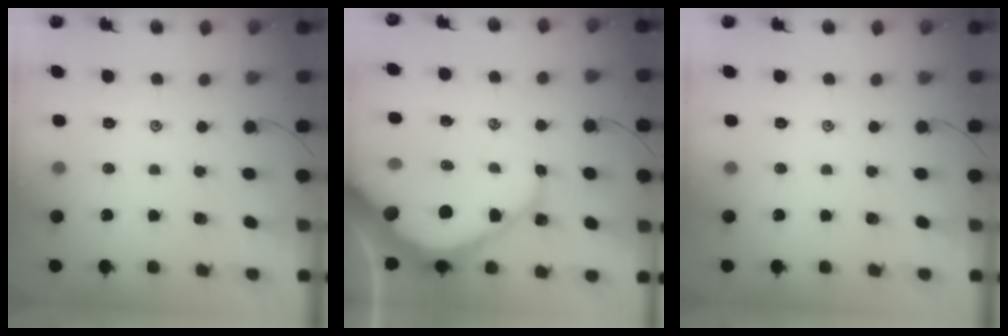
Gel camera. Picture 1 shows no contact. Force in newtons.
{"total": 11.4, "press": 11.3, "slide": 1.1}
{"total": 0.0}